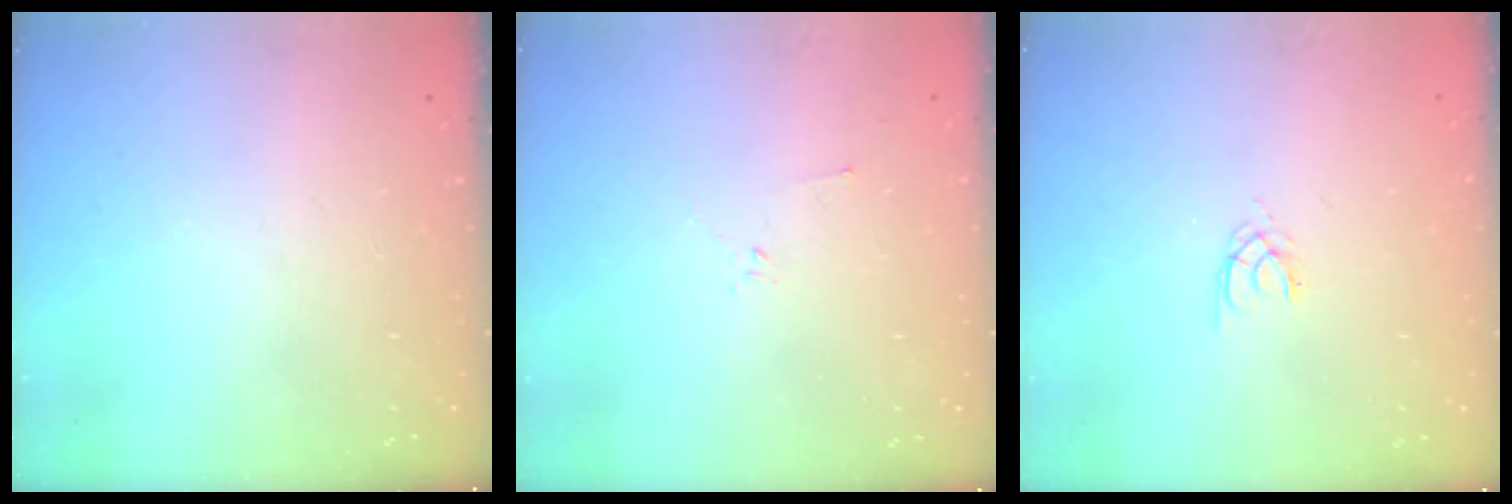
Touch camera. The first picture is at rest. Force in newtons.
{"total": 2.2, "press": 2.1, "slide": 0.7}
{"total": 1.3, "press": 1.2, "slide": 0.3}